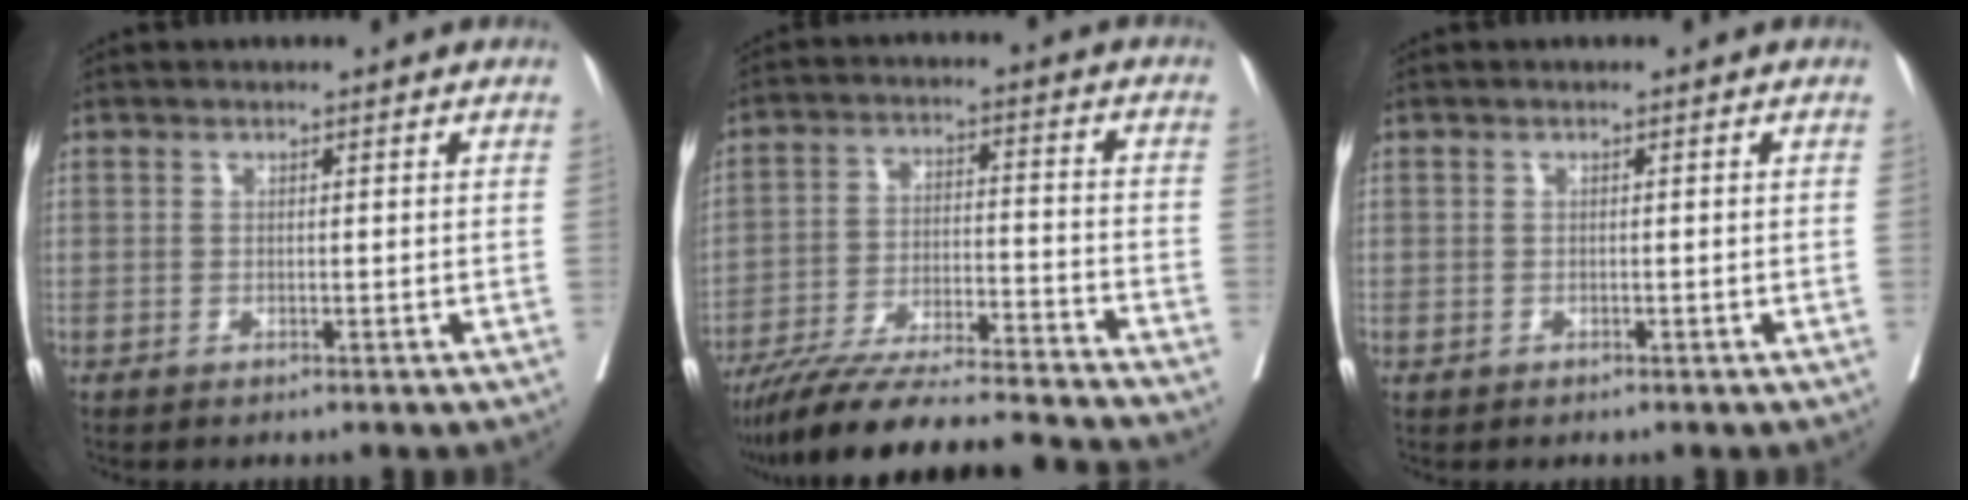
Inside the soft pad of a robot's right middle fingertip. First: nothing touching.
{"total": 20.8, "force": [-19.0, 0.5, 8.4], "torque": [-0.141, -0.020, -0.300]}
{"total": 0.0}